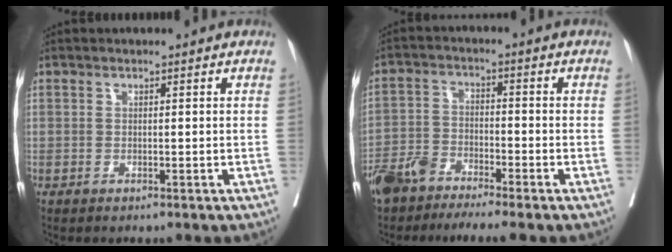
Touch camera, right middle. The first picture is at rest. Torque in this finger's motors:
{"motor_torque": [1.02, -1.10, 0.45, 0.21]}